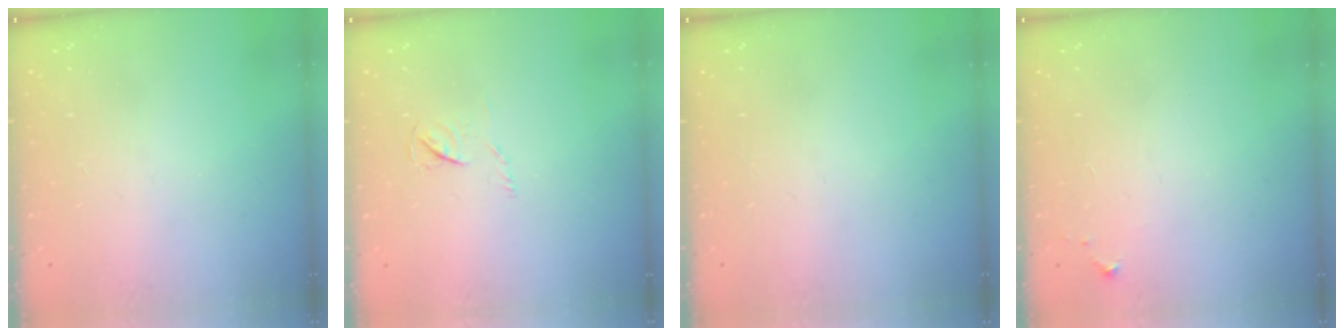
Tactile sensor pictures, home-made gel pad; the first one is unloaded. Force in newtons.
{"total": 3.9, "press": 3.8, "slide": 0.4}
{"total": 0.0}
{"total": 4.3, "press": 4.3, "slide": 0.7}